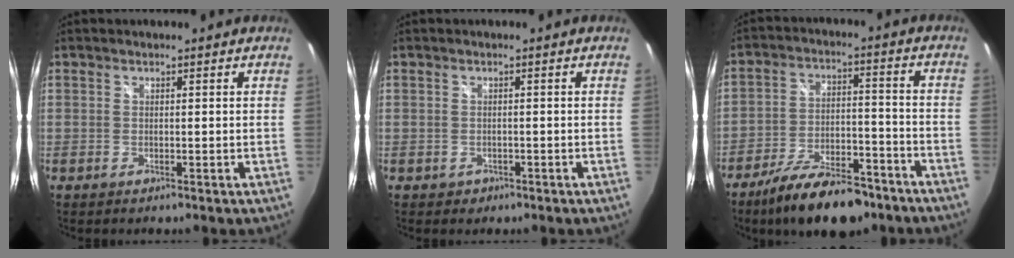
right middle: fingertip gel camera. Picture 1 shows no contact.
{"total": 1.3, "force": [-0.7, 1.1, 0.3], "torque": [-0.007, -0.002, -0.007]}
{"total": 16.0, "force": [-12.2, 5.7, 8.8], "torque": [-0.161, -0.008, -0.188]}